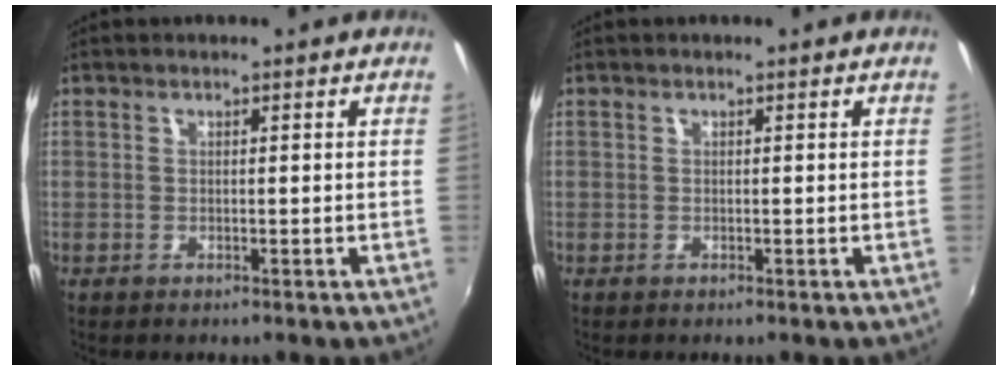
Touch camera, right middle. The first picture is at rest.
{"total": 0.0}